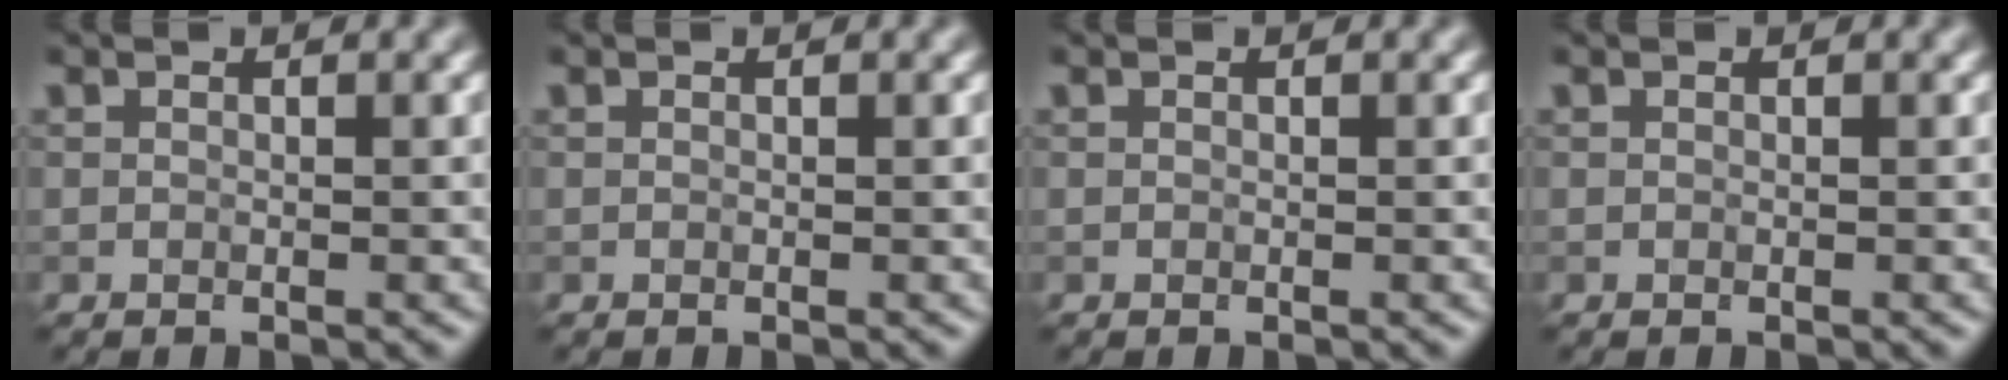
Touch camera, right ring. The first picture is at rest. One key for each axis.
{"total": 0.0}
{"total": 0.0}
{"total": 0.0}